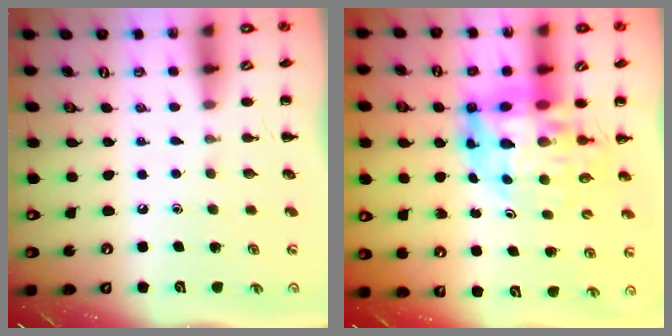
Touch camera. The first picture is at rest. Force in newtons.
{"total": 13.8, "press": 13.2, "slide": 4.1}